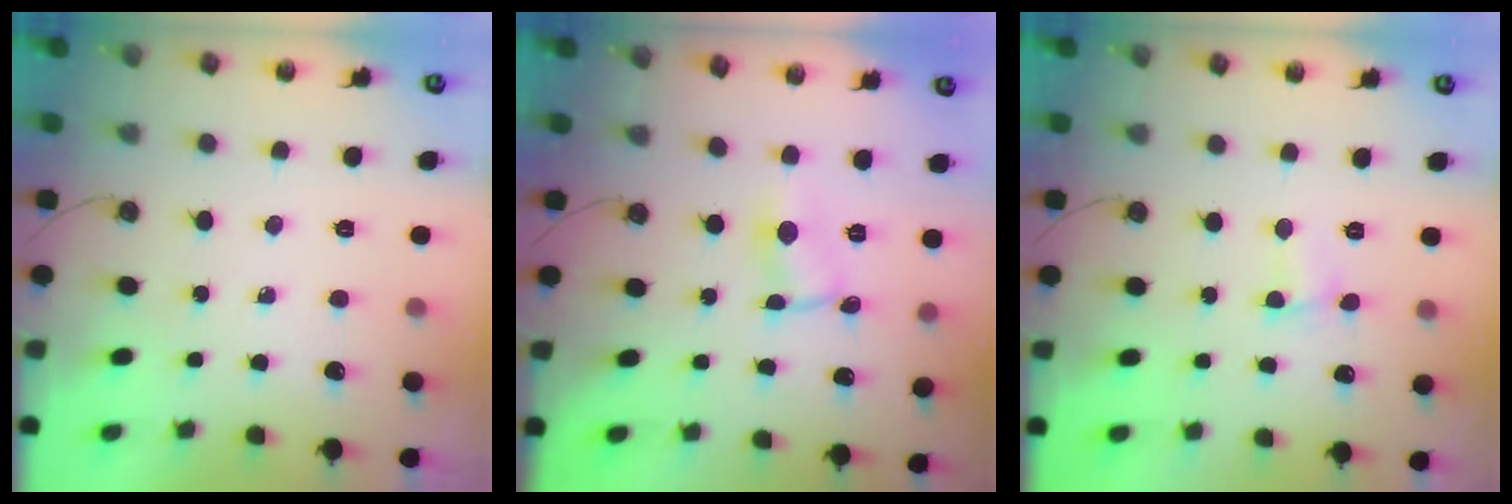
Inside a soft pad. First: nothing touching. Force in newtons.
{"total": 1.5, "press": 1.5, "slide": 0.1}
{"total": 1.0, "press": 1.0, "slide": 0.4}